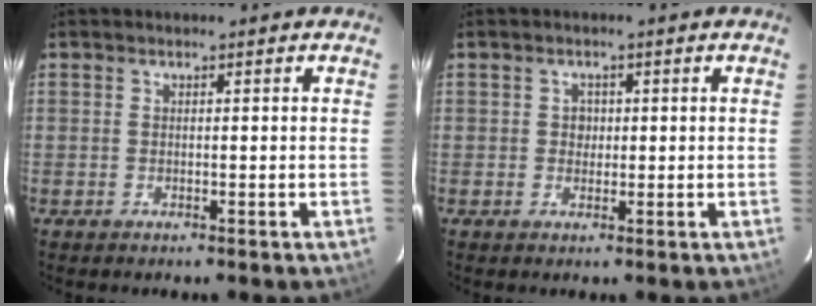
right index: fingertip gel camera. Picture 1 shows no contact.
{"total": 1.8, "force": [0.0, 1.8, 0.4], "torque": [-0.003, 0.006, 0.000]}